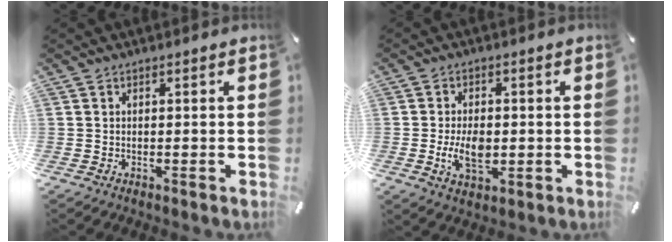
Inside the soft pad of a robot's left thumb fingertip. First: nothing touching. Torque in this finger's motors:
{"motor_torque": [0.08, 0.08, 0.37, 0.22, 0.07]}